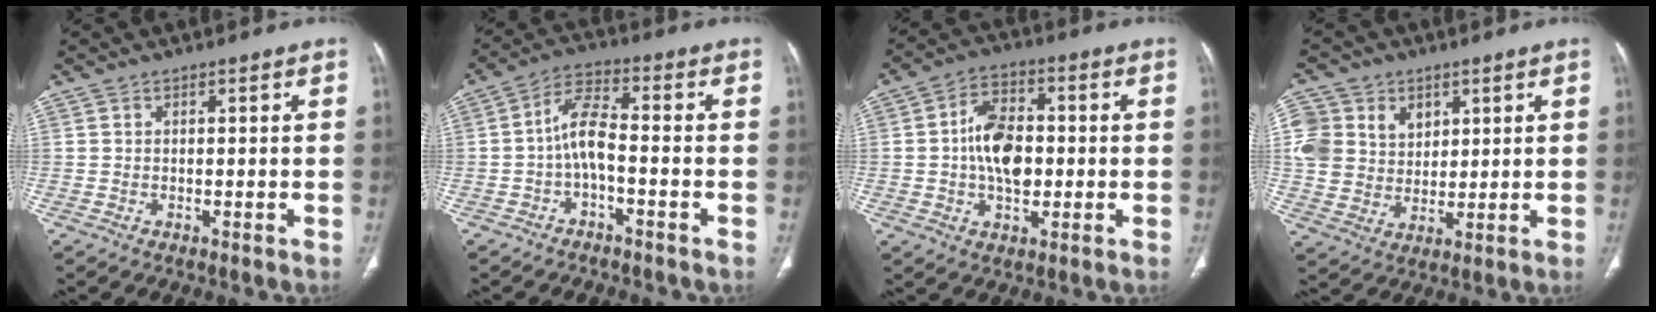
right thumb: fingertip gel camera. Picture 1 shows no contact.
{"total": 6.4, "force": [-1.8, 2.3, 5.7], "torque": [-0.116, 0.034, -0.040]}
{"total": 10.8, "force": [-0.3, 6.7, 8.5], "torque": [-0.126, 0.015, -0.012]}
{"total": 12.1, "force": [4.2, 10.5, 4.4], "torque": [-0.057, -0.002, 0.087]}